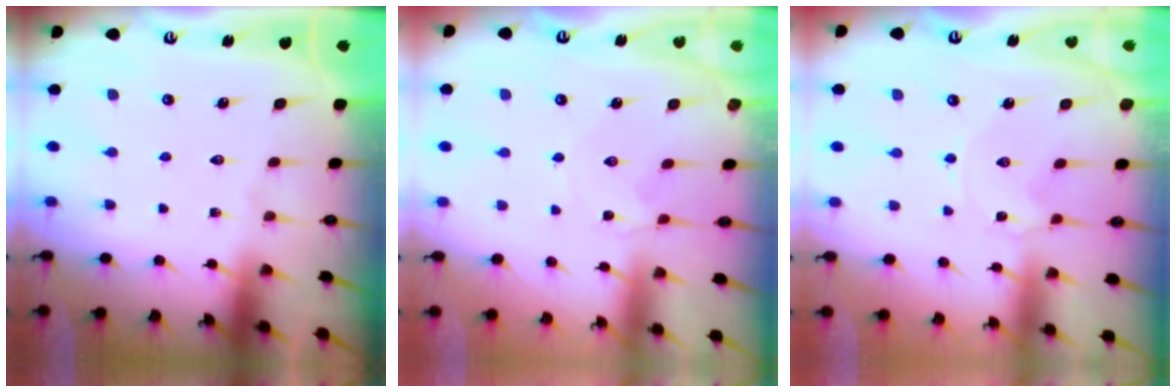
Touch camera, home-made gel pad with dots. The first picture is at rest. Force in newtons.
{"total": 1.4, "press": 1.3, "slide": 0.4}
{"total": 2.8, "press": 2.8, "slide": 0.4}